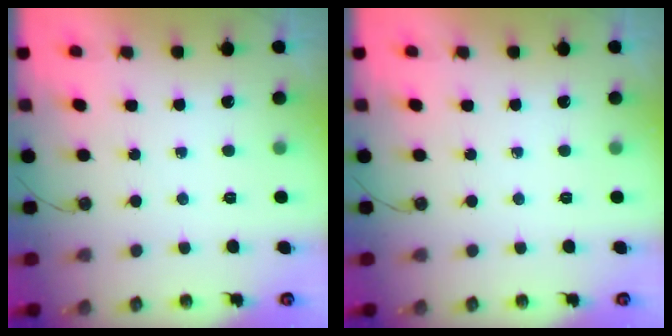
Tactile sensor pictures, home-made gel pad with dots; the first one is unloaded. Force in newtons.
{"total": 0.0}